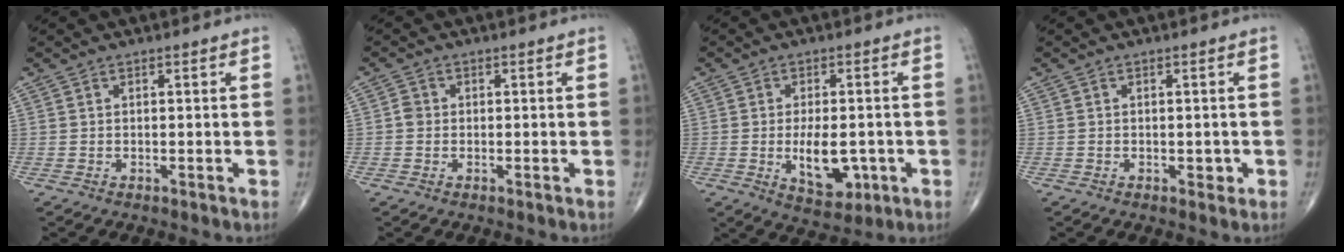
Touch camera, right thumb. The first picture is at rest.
{"total": 1.7, "force": [-0.2, 1.5, 0.7], "torque": [-0.005, 0.005, -0.006]}
{"total": 9.1, "force": [-1.9, 4.8, 7.5], "torque": [-0.103, -0.003, -0.018]}
{"total": 1.4, "force": [-0.4, 1.0, 1.0], "torque": [-0.006, 0.000, -0.006]}